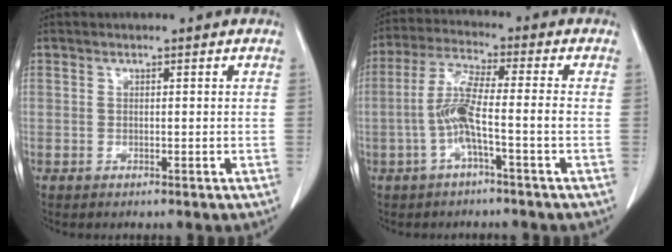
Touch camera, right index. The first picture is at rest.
{"total": 7.2, "force": [-1.9, 0.0, 6.9], "torque": [-0.146, 0.015, -0.040]}